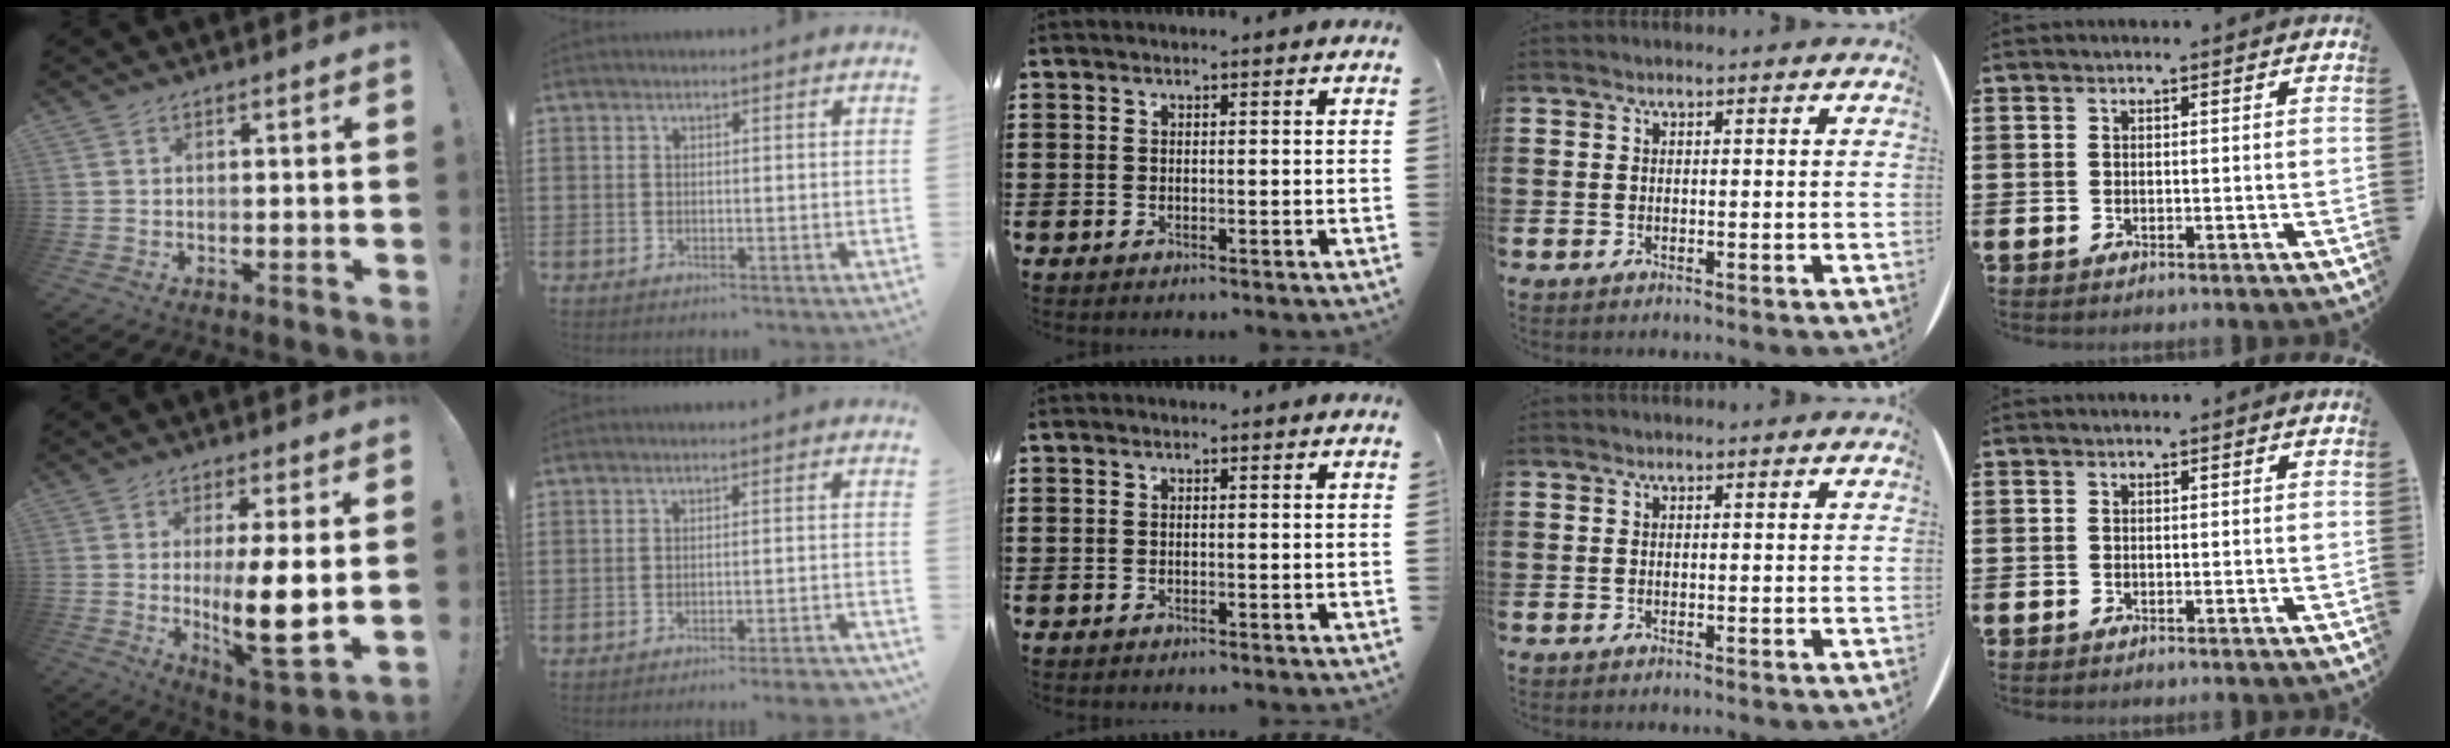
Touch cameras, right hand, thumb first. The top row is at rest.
{"thumb": {"total": 14.0, "force": [0.3, 3.5, 13.6], "torque": [-0.208, -0.023, 0.007]}, "index": {"total": 2.9, "force": [-2.6, -0.2, 1.3], "torque": [-0.023, -0.004, -0.051]}}